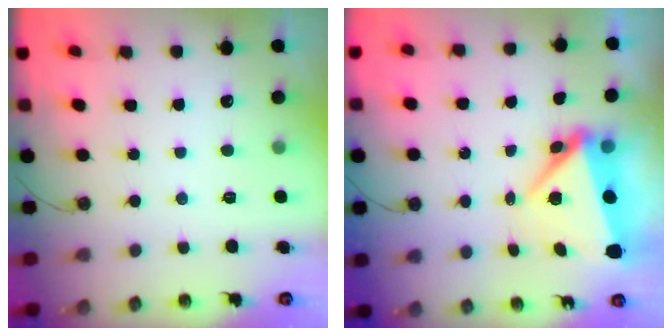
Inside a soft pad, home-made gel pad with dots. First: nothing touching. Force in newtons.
{"total": 7.9, "press": 7.8, "slide": 1.1}